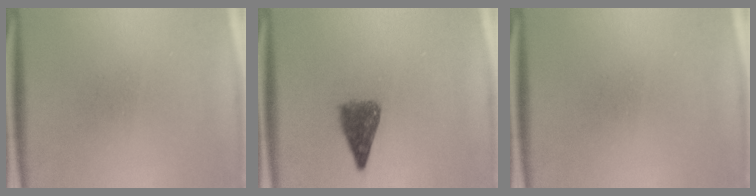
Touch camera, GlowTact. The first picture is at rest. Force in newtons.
{"total": 4.7}
{"total": 0.0}